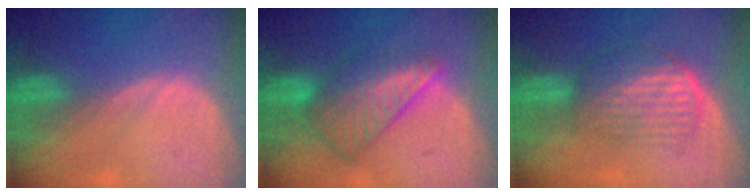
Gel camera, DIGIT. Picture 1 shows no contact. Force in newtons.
{"total": 8.4, "press": 7.3, "slide": 4.1}
{"total": 6.9, "press": 6.0, "slide": 3.5}